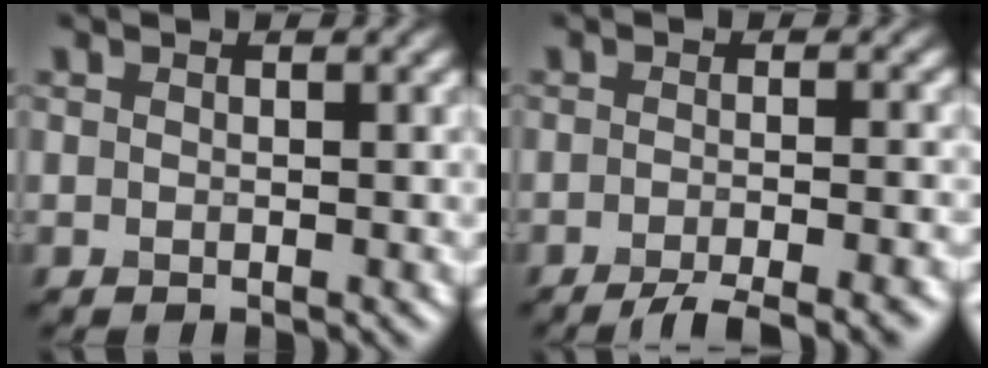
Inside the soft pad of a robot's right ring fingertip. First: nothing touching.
{"total": 6.6, "force": [-4.7, 1.3, 4.4], "torque": [-0.050, -0.008, -0.070]}